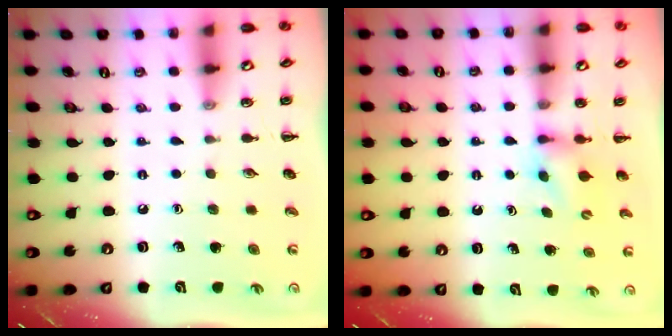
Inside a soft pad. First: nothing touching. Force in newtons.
{"total": 4.4, "press": 4.2, "slide": 1.2}